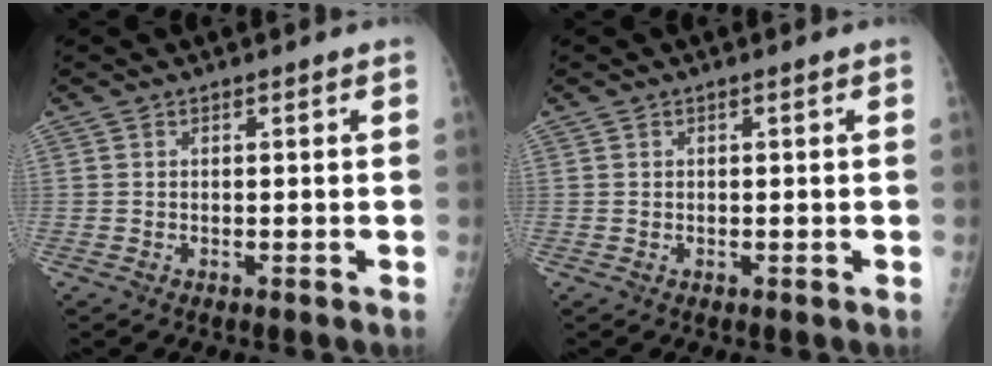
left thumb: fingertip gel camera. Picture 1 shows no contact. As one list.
[{"total": 0.0}]